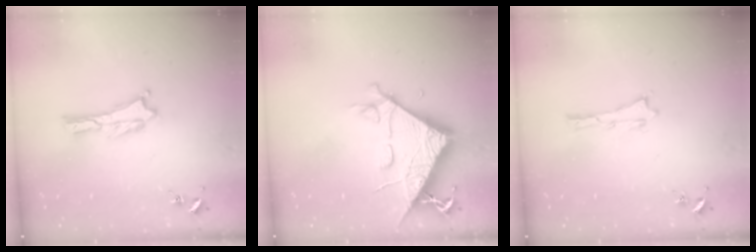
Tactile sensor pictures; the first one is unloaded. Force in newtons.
{"total": 8.4, "press": 8.3, "slide": 0.8}
{"total": 0.0}